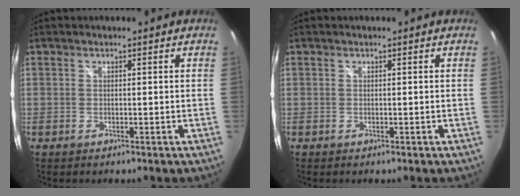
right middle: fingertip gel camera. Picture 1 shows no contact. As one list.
[{"total": 0.0}]